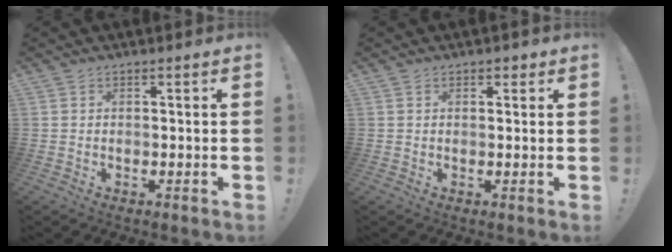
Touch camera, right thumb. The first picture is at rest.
{"total": 1.3, "force": [0.7, 1.0, 0.6], "torque": [0.002, -0.003, 0.010]}